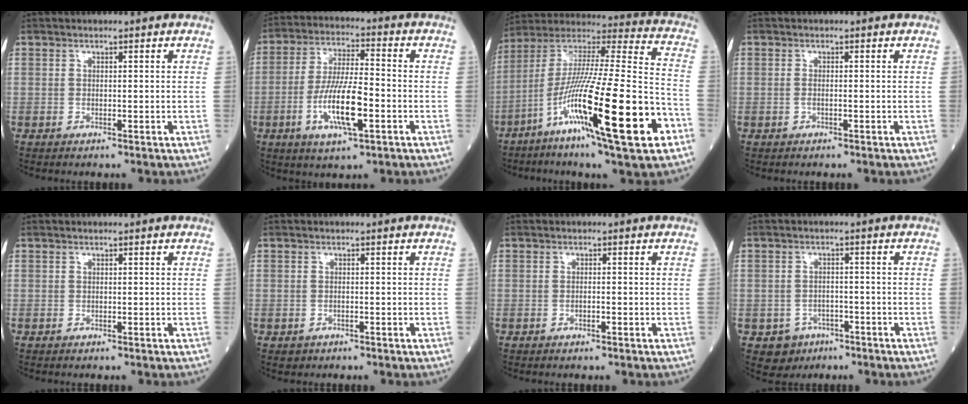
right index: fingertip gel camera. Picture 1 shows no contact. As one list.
[{"total": 11.1, "force": [-3.4, 2.2, 10.3], "torque": [-0.198, -0.003, -0.061]}, {"total": 27.2, "force": [-10.6, 2.0, 25.0], "torque": [-0.421, -0.039, -0.183]}, {"total": 0.8, "force": [-0.2, 0.2, 0.7], "torque": [-0.015, 0.001, -0.005]}, {"total": 0.0}, {"total": 1.1, "force": [-0.6, 0.9, 0.0], "torque": [-0.004, 0.004, -0.008]}, {"total": 0.8, "force": [-0.4, 0.1, 0.7], "torque": [-0.014, 0.000, -0.005]}, {"total": 4.3, "force": [-2.1, 3.7, 0.2], "torque": [-0.002, 0.012, -0.027]}]